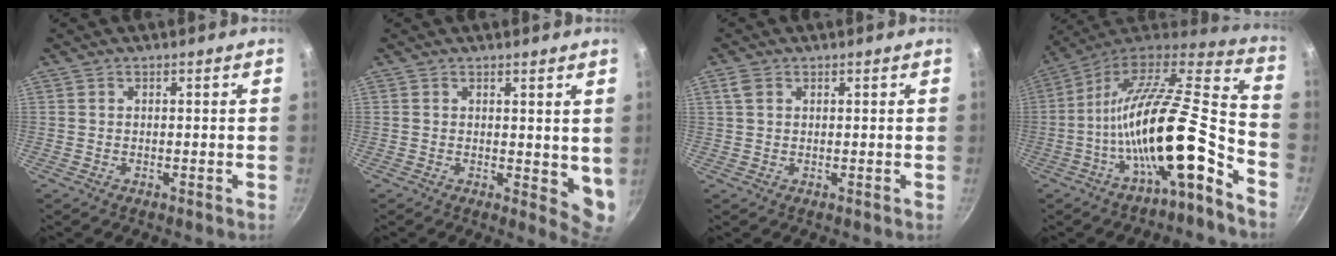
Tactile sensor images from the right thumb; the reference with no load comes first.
{"total": 5.4, "force": [1.6, 2.7, 4.4], "torque": [-0.047, -0.016, 0.023]}
{"total": 2.4, "force": [1.0, 1.7, 1.4], "torque": [-0.026, 0.003, 0.020]}
{"total": 21.6, "force": [-9.3, 5.5, 18.7], "torque": [-0.277, 0.063, -0.176]}